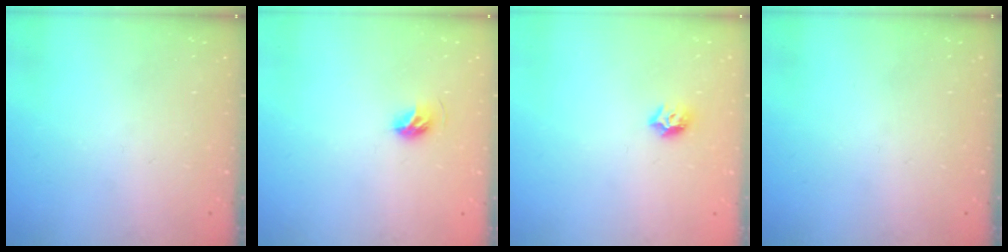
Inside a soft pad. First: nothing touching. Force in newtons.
{"total": 5.3, "press": 5.2, "slide": 0.9}
{"total": 6.2, "press": 6.2, "slide": 0.8}
{"total": 0.0}